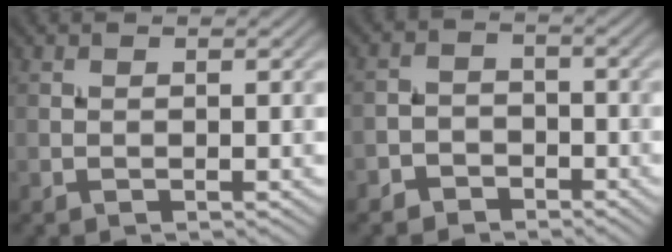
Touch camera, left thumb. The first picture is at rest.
{"total": 3.2, "force": [-2.2, 2.2, 0.7], "torque": [0.003, 0.006, -0.053]}